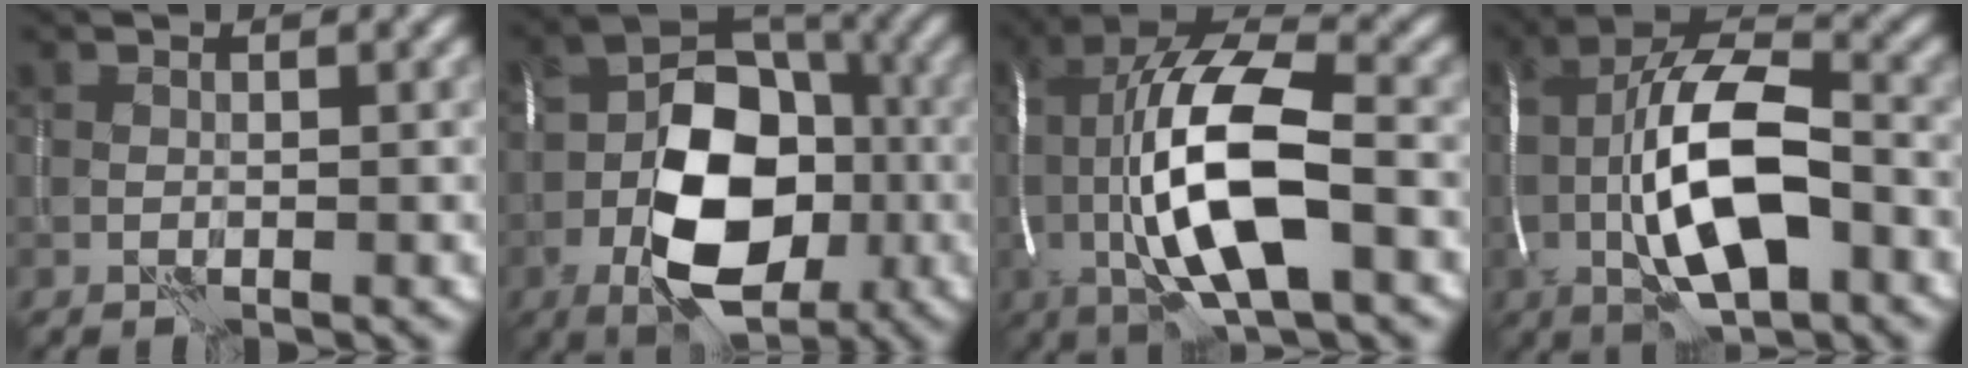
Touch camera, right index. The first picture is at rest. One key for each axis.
{"total": 11.9, "fx": -3.7, "fy": 7.4, "fz": 8.6, "tx": -0.143, "ty": 0.001, "tz": -0.070}
{"total": 13.3, "fx": -2.0, "fy": 5.2, "fz": 12.1, "tx": -0.229, "ty": 0.020, "tz": -0.048}
{"total": 12.1, "fx": -2.1, "fy": 5.3, "fz": 10.7, "tx": -0.193, "ty": 0.016, "tz": -0.049}